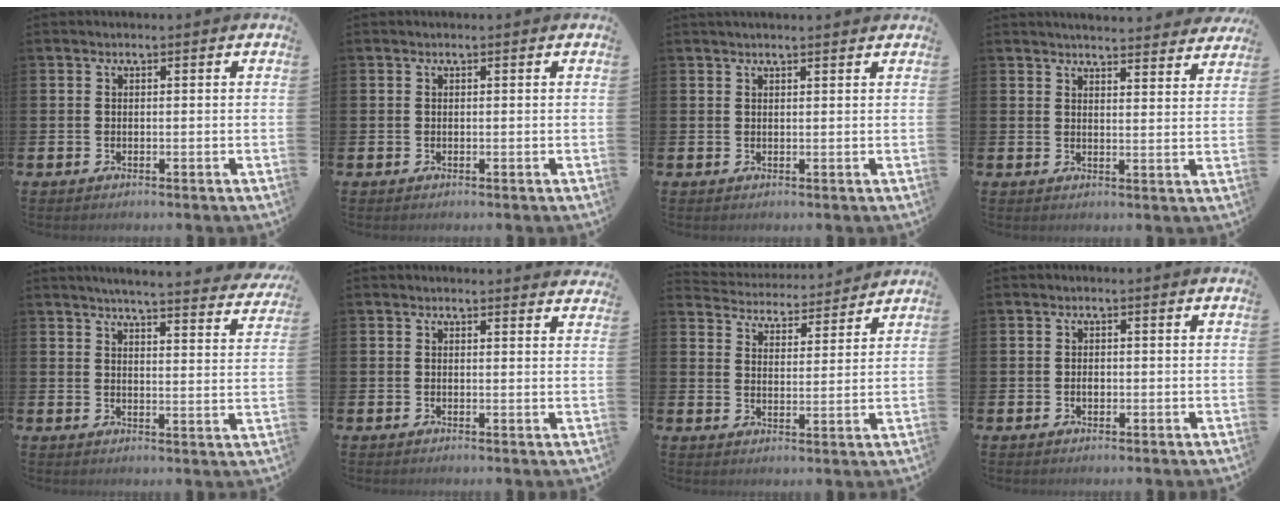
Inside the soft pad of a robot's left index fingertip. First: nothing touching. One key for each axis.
{"total": 0.0}
{"total": 1.2, "fx": 1.1, "fy": -0.1, "fz": 0.4, "tx": 0.002, "ty": -0.003, "tz": 0.019}
{"total": 4.3, "fx": 4.3, "fy": 0.1, "fz": 0.2, "tx": -0.004, "ty": -0.028, "tz": 0.076}
{"total": 4.9, "fx": 4.7, "fy": -0.2, "fz": 1.2, "tx": -0.029, "ty": -0.036, "tz": 0.078}
{"total": 1.4, "fx": 1.4, "fy": 0.0, "fz": 0.0, "tx": 0.008, "ty": -0.009, "tz": 0.023}
{"total": 4.6, "fx": 4.5, "fy": 0.7, "fz": -0.4, "tx": -0.012, "ty": -0.042, "tz": 0.077}
{"total": 1.1, "fx": -0.2, "fy": 0.8, "fz": 0.8, "tx": -0.015, "ty": 0.004, "tz": -0.005}